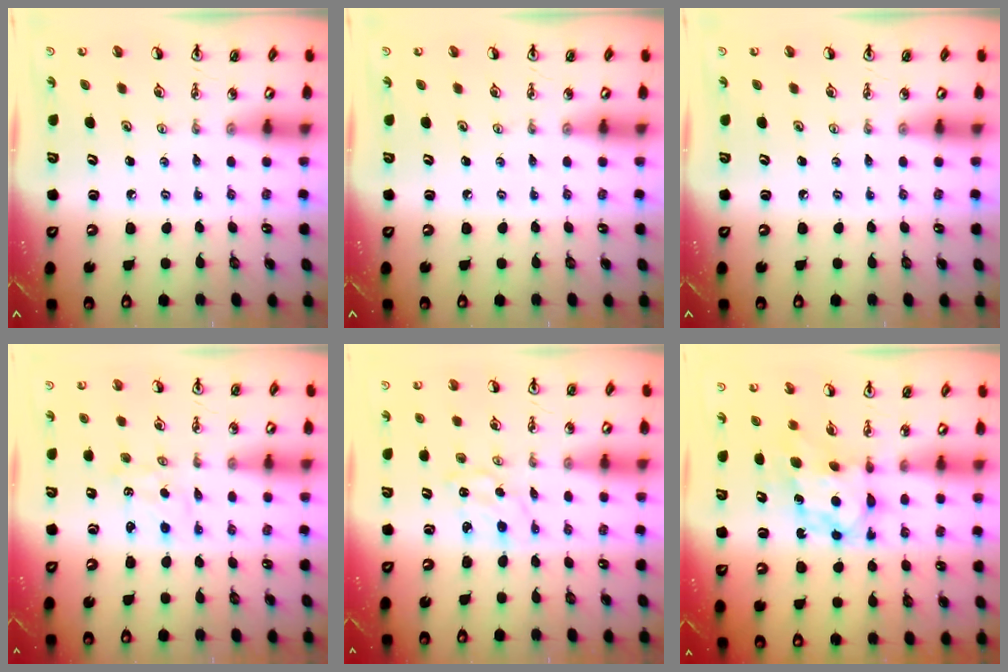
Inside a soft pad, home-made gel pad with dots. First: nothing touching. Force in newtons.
{"total": 0.0}
{"total": 0.0}
{"total": 1.2, "press": 1.2, "slide": 0.2}
{"total": 1.7, "press": 1.7, "slide": 0.3}
{"total": 6.7, "press": 6.7, "slide": 0.2}